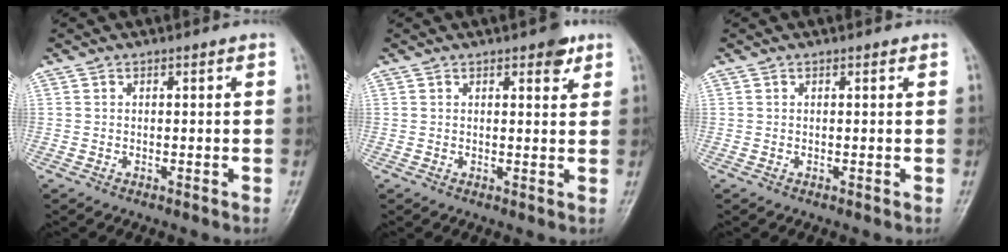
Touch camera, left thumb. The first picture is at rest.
{"total": 3.4, "force": [2.1, 1.4, 2.3], "torque": [-0.018, -0.008, 0.024]}
{"total": 0.0}